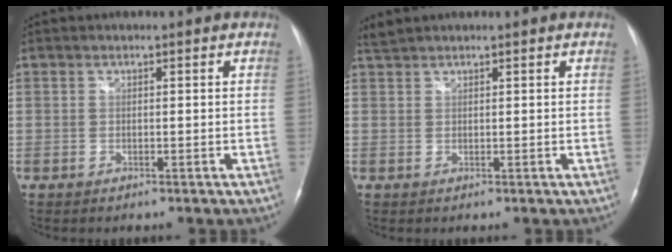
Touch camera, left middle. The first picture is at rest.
{"total": 1.4, "force": [1.4, -0.1, 0.2], "torque": [-0.008, 0.014, 0.034]}